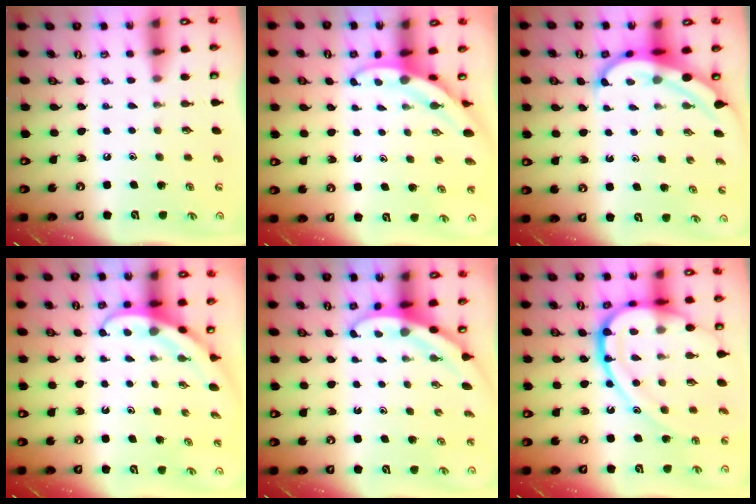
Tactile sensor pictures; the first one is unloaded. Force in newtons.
{"total": 3.8, "press": 3.8, "slide": 0.2}
{"total": 6.2, "press": 6.1, "slide": 1.3}
{"total": 3.9, "press": 3.9, "slide": 0.2}
{"total": 3.1, "press": 3.1, "slide": 0.2}
{"total": 22.9, "press": 22.7, "slide": 2.3}